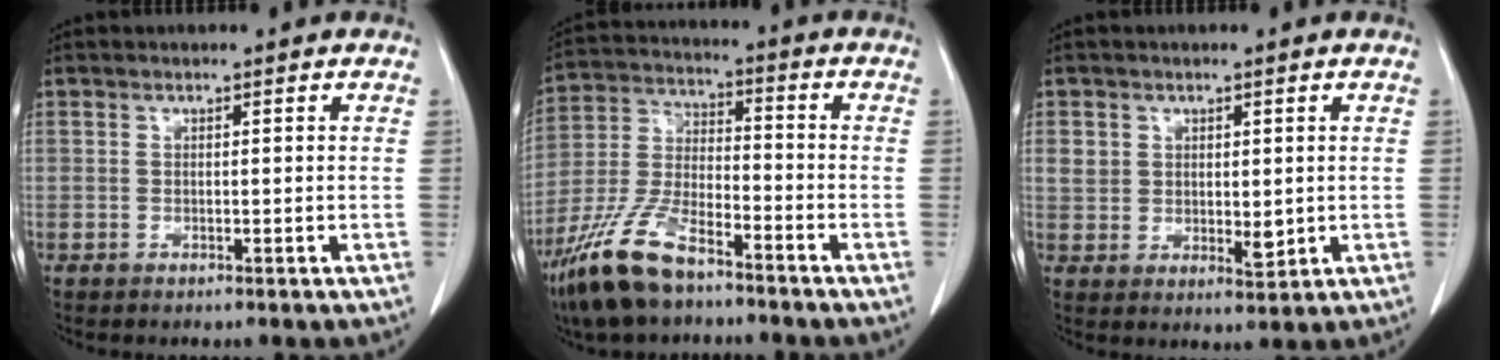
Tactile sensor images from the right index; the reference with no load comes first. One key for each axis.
{"total": 12.4, "fx": -8.8, "fy": 4.0, "fz": 7.7, "tx": -0.171, "ty": -0.008, "tz": -0.172}
{"total": 5.0, "fx": 0.9, "fy": 3.8, "fz": 3.2, "tx": -0.045, "ty": -0.004, "tz": 0.025}